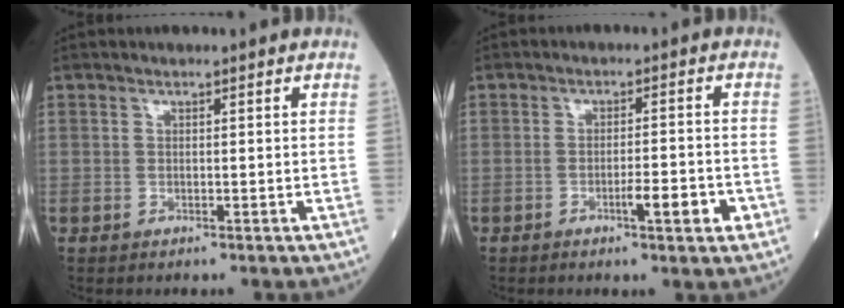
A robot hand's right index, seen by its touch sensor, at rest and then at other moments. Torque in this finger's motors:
{"motor_torque": [0.40, -0.30, 0.17, 0.08]}